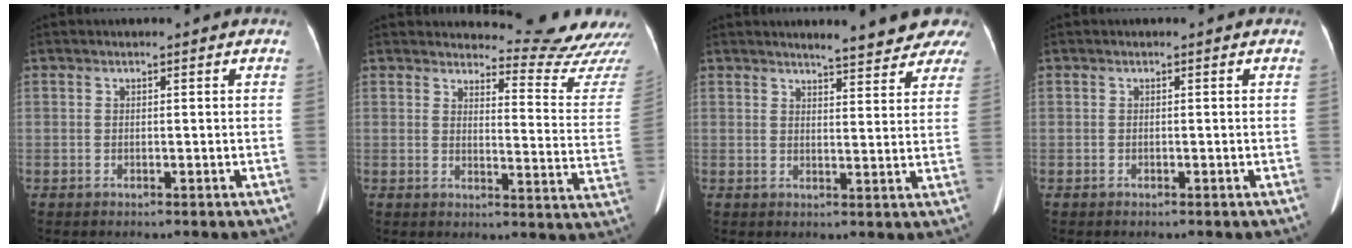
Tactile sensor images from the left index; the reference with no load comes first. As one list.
[{"total": 13.8, "force": [13.7, 0.0, 1.5], "torque": [-0.001, -0.119, 0.139]}, {"total": 8.2, "force": [7.5, 1.2, 3.1], "torque": [-0.029, -0.003, 0.072]}, {"total": 0.0}]